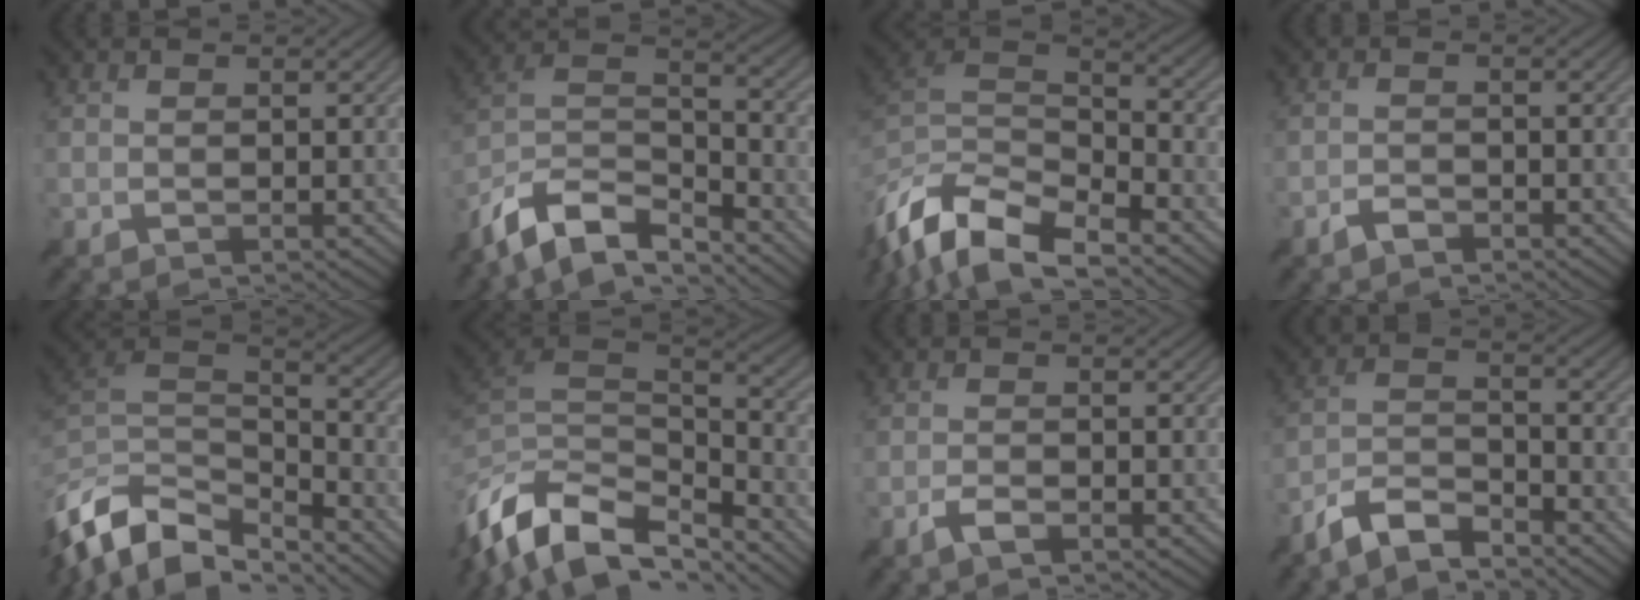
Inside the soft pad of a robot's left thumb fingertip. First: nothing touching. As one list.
[{"total": 12.3, "force": [-9.8, 4.1, 6.2], "torque": [-0.134, 0.002, -0.192]}, {"total": 14.7, "force": [-10.8, 5.3, 8.3], "torque": [-0.213, -0.015, -0.185]}, {"total": 1.7, "force": [-1.5, 0.6, 0.6], "torque": [-0.011, 0.002, -0.033]}, {"total": 13.8, "force": [-9.1, 6.5, 8.1], "torque": [-0.217, -0.015, -0.155]}, {"total": 15.0, "force": [-9.2, 7.6, 9.1], "torque": [-0.249, -0.026, -0.152]}, {"total": 1.8, "force": [-1.3, 0.5, 1.2], "torque": [-0.023, 0.002, -0.028]}, {"total": 6.4, "force": [-5.4, 1.6, 3.0], "torque": [-0.060, -0.002, -0.116]}]